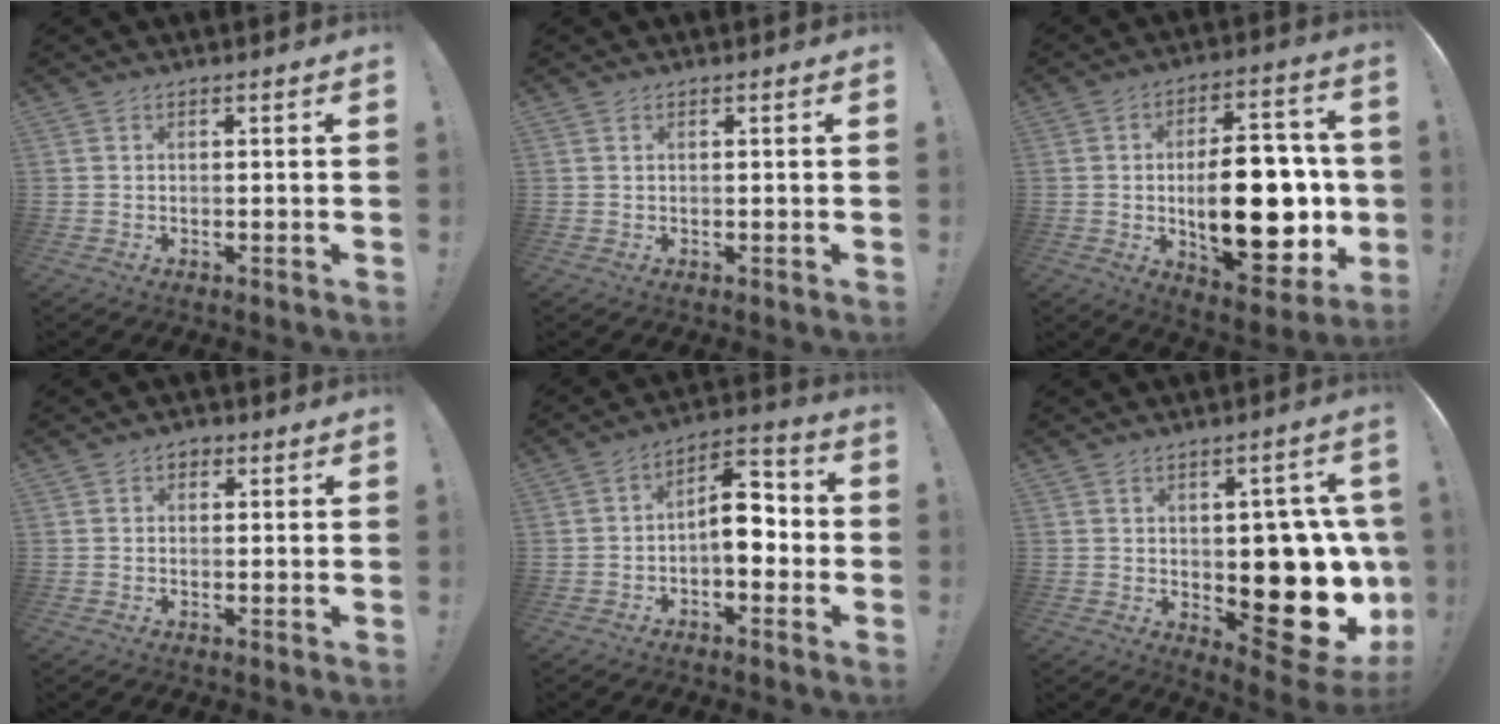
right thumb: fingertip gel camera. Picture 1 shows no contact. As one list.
[{"total": 0.0}, {"total": 26.4, "force": [-1.5, 12.3, 23.2], "torque": [-0.362, -0.005, -0.013]}, {"total": 2.0, "force": [0.6, 1.6, 1.1], "torque": [-0.010, -0.002, 0.009]}, {"total": 11.2, "force": [-1.3, 6.6, 8.9], "torque": [-0.130, 0.018, -0.019]}, {"total": 18.2, "force": [-2.1, 10.3, 14.8], "torque": [-0.156, 0.004, -0.012]}]